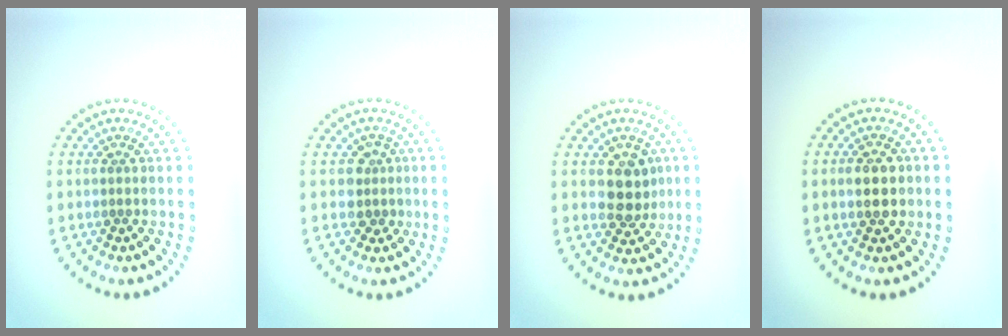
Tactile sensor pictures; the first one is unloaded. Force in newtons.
{"total": 2.1, "press": 1.6, "slide": 1.3}
{"total": 3.6, "press": 3.4, "slide": 1.0}
{"total": 2.9, "press": 2.9, "slide": 0.2}